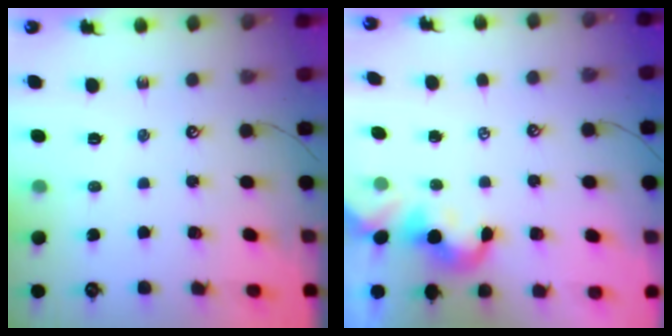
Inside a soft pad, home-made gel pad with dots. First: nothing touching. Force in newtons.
{"total": 1.1, "press": 1.1, "slide": 0.3}